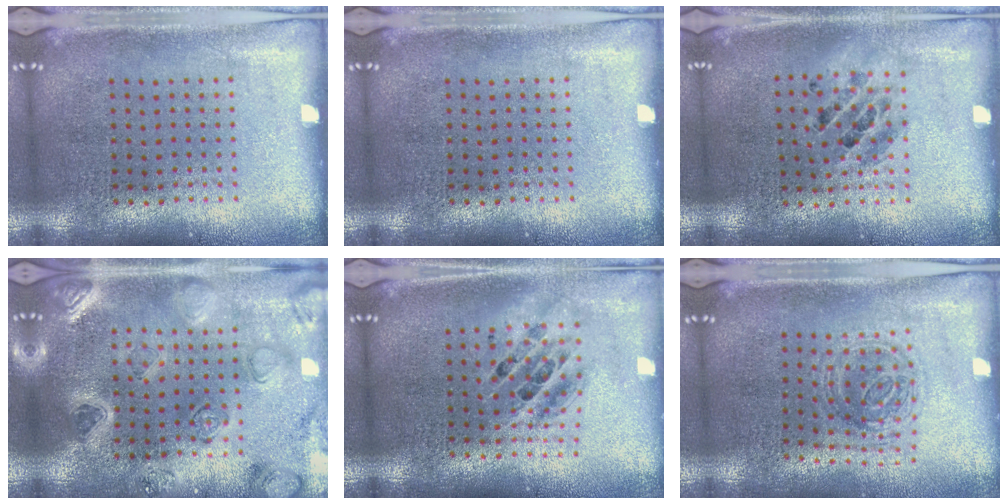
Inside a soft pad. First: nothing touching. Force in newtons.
{"total": 0.0}
{"total": 1.1, "press": 1.0, "slide": 0.2}
{"total": 2.2, "press": 2.2, "slide": 0.4}
{"total": 1.6, "press": 1.3, "slide": 0.8}
{"total": 1.2, "press": 1.1, "slide": 0.4}